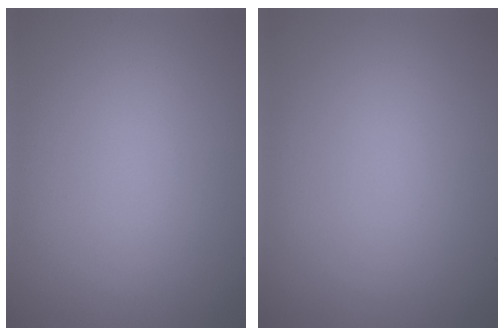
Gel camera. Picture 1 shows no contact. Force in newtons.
{"total": 0.0}